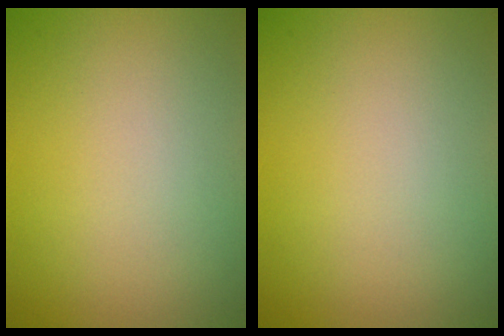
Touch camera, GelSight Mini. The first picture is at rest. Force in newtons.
{"total": 0.0}